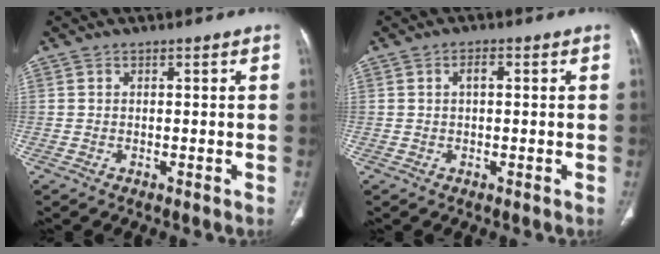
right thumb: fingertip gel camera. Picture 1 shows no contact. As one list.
[{"total": 1.8, "force": [0.3, 0.9, 1.5], "torque": [-0.029, 0.006, 0.004]}]